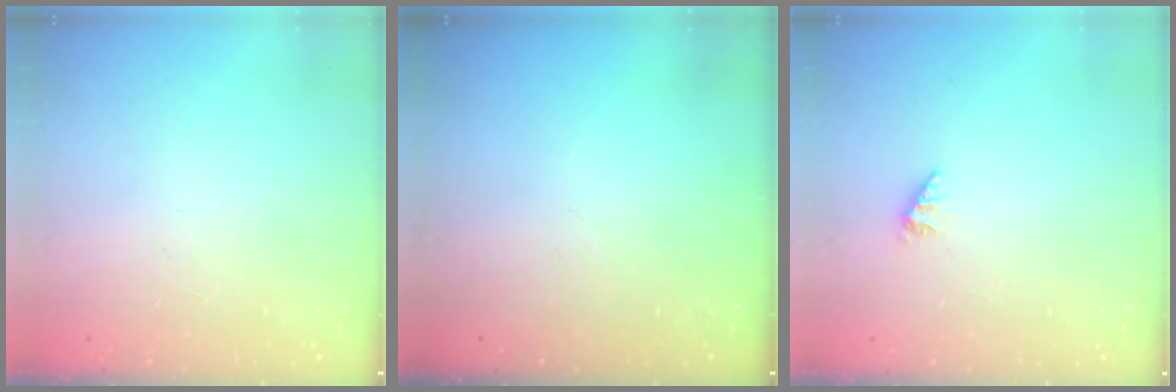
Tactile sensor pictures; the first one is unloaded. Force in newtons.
{"total": 0.0}
{"total": 2.1, "press": 2.1, "slide": 0.3}